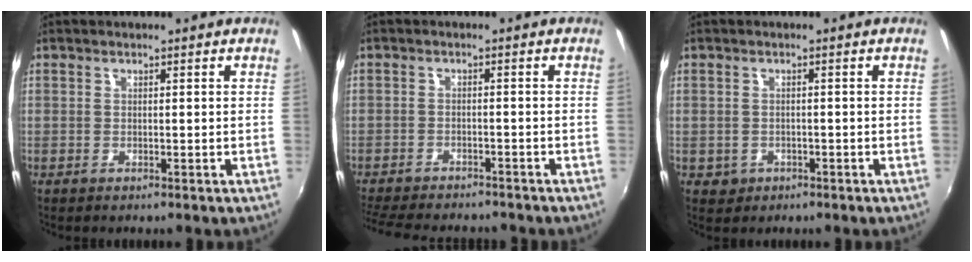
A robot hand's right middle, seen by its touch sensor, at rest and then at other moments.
{"total": 12.3, "force": [-10.9, 3.3, 4.7], "torque": [-0.119, -0.019, -0.168]}
{"total": 2.9, "force": [-1.0, 2.6, 0.9], "torque": [-0.026, -0.001, -0.008]}